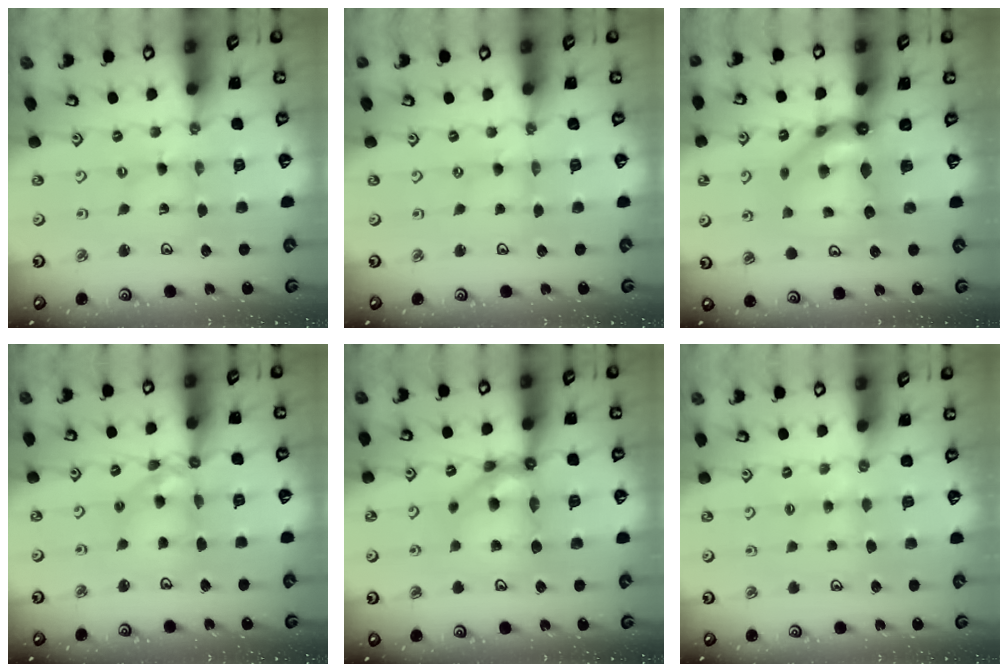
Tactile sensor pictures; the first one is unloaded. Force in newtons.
{"total": 1.1, "press": 1.1, "slide": 0.1}
{"total": 10.6, "press": 10.5, "slide": 0.9}
{"total": 11.8, "press": 11.8, "slide": 0.9}
{"total": 10.4, "press": 10.3, "slide": 1.8}
{"total": 3.0, "press": 3.0, "slide": 0.5}